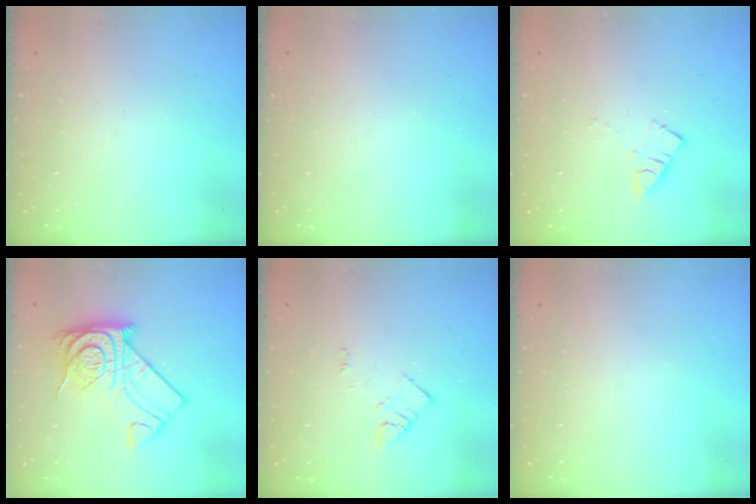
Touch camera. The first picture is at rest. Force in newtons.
{"total": 0.0}
{"total": 4.1, "press": 4.1, "slide": 0.2}
{"total": 15.9, "press": 15.9, "slide": 1.4}
{"total": 2.7, "press": 2.6, "slide": 0.4}
{"total": 0.0}